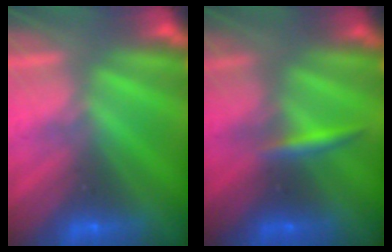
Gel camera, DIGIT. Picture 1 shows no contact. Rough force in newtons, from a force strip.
{"total": 2.4}